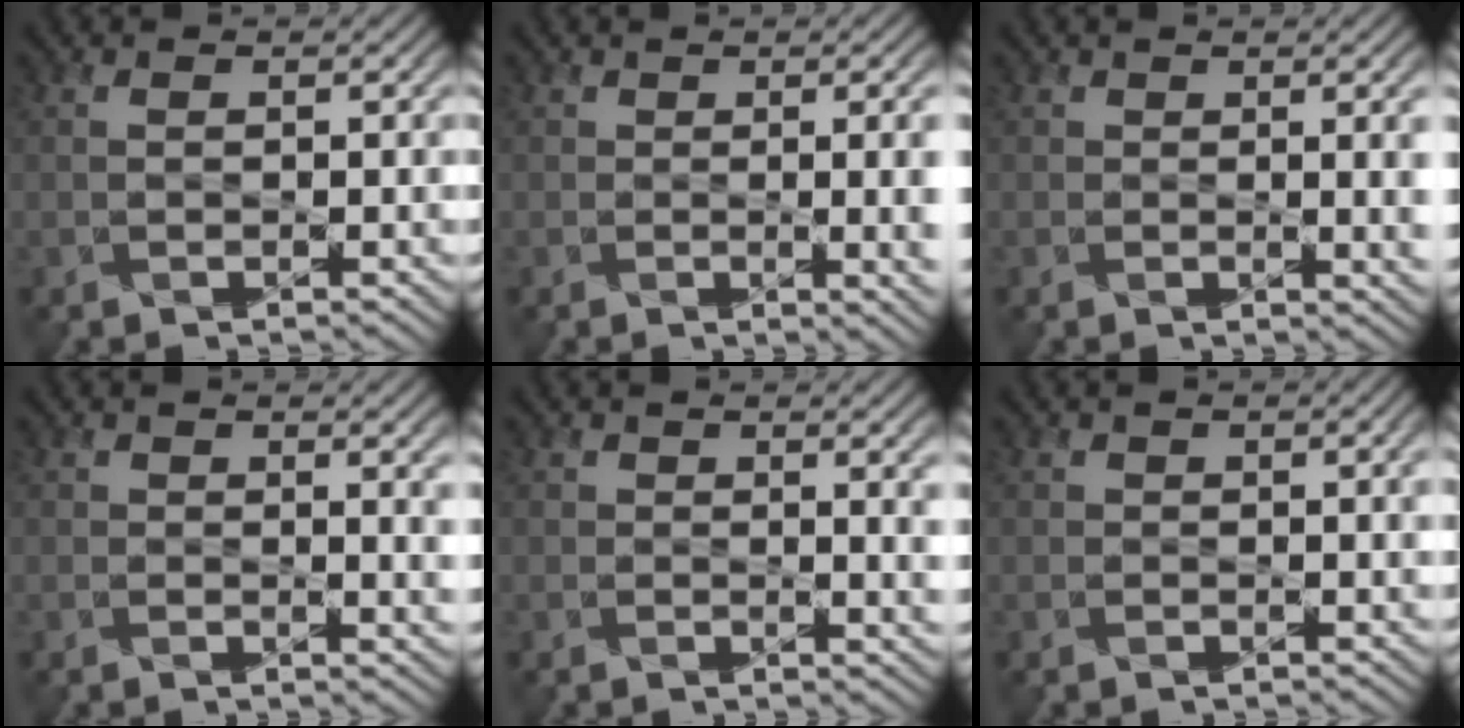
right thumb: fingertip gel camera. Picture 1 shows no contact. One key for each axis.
{"total": 6.5, "fx": -0.6, "fy": 3.0, "fz": 5.8, "tx": -0.047, "ty": -0.006, "tz": 0.004}
{"total": 4.7, "fx": -0.1, "fy": 2.0, "fz": 4.3, "tx": -0.035, "ty": -0.003, "tz": 0.006}
{"total": 2.5, "fx": 0.4, "fy": 0.8, "fz": 2.3, "tx": -0.024, "ty": -0.002, "tz": 0.015}
{"total": 3.0, "fx": 0.4, "fy": 1.0, "fz": 2.7, "tx": -0.026, "ty": 0.000, "tz": 0.015}
{"total": 1.1, "fx": 0.1, "fy": 0.4, "fz": 1.0, "tx": -0.013, "ty": 0.000, "tz": 0.006}